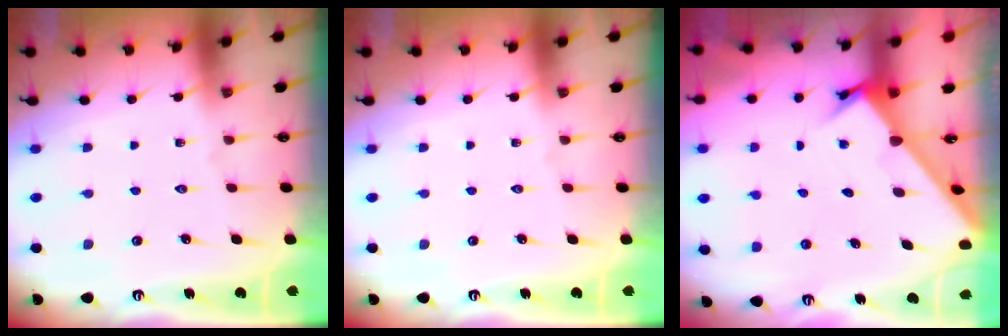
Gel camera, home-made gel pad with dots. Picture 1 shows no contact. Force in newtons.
{"total": 0.0}
{"total": 2.6, "press": 2.6, "slide": 0.3}